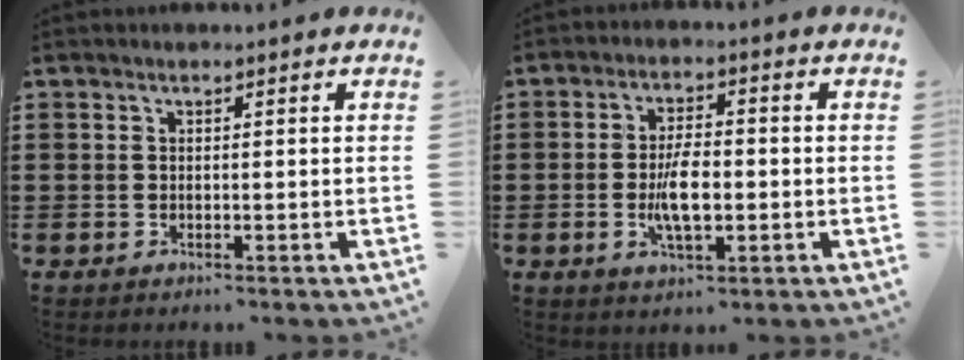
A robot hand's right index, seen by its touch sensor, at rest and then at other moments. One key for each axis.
{"total": 6.5, "fx": -1.1, "fy": 2.6, "fz": 5.8, "tx": -0.121, "ty": -0.002, "tz": -0.024}